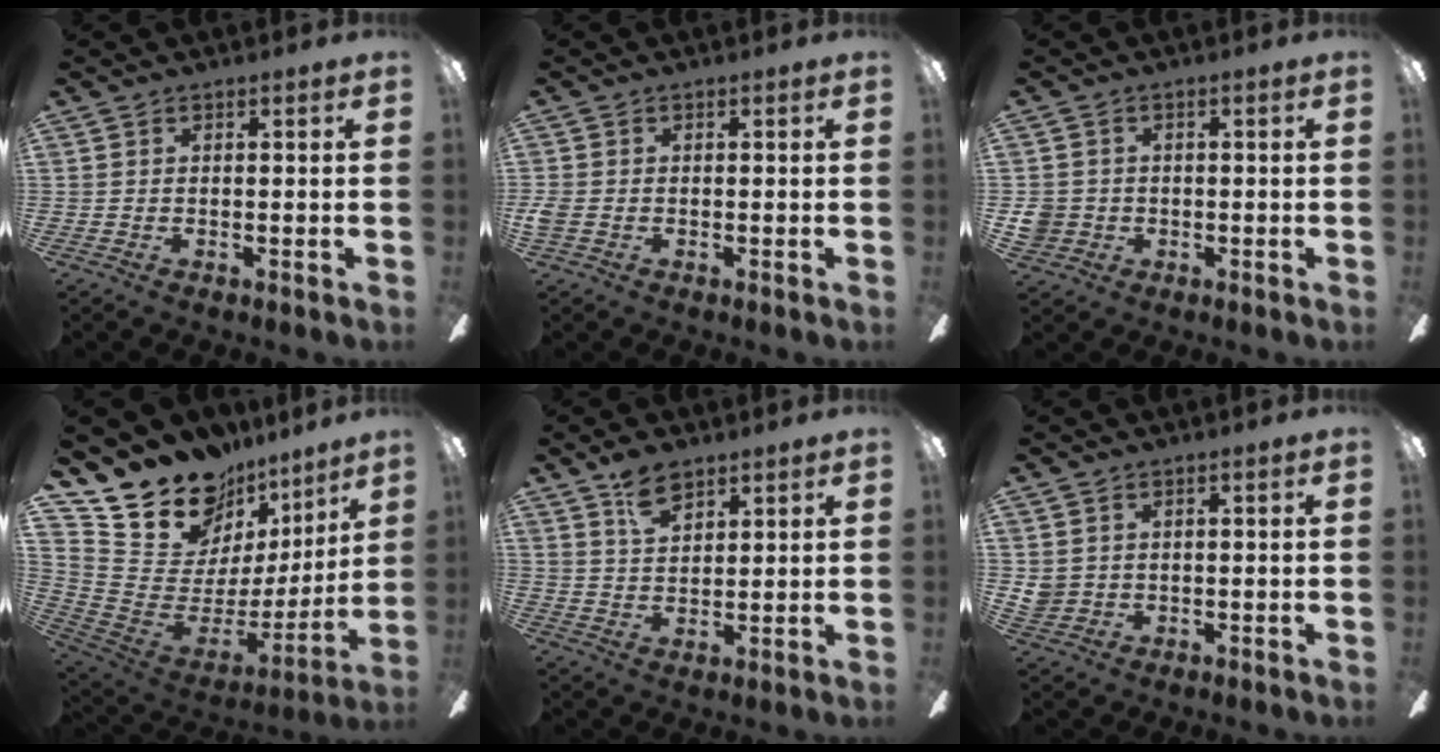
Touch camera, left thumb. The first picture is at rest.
{"total": 2.1, "force": [-0.4, 1.7, 1.1], "torque": [-0.026, 0.002, -0.009]}
{"total": 4.5, "force": [-0.3, 4.3, 1.2], "torque": [-0.026, 0.007, -0.004]}
{"total": 15.3, "force": [12.8, 7.7, 3.1], "torque": [-0.079, -0.117, 0.246]}
{"total": 7.0, "force": [4.8, 3.7, 3.5], "torque": [-0.058, -0.016, 0.087]}
{"total": 3.5, "force": [1.3, 3.2, 0.4], "torque": [-0.016, 0.007, 0.027]}